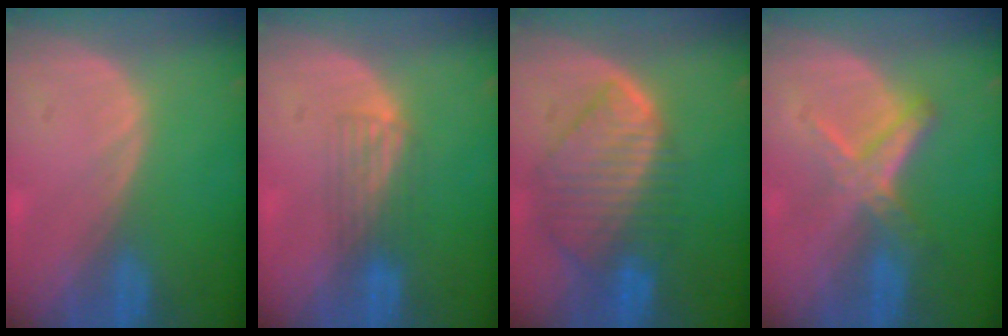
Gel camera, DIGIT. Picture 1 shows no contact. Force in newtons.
{"total": 3.2, "press": 3.0, "slide": 1.2}
{"total": 9.7, "press": 8.5, "slide": 4.7}
{"total": 5.8, "press": 5.4, "slide": 1.9}